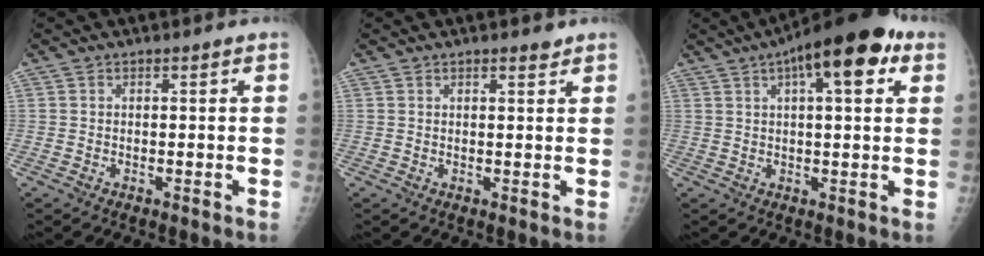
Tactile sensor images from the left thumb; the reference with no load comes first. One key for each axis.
{"total": 1.8, "fx": 1.3, "fy": 0.5, "fz": 1.2, "tx": -0.014, "ty": -0.006, "tz": 0.018}
{"total": 14.5, "fx": 6.5, "fy": 4.9, "fz": 11.9, "tx": -0.153, "ty": 0.010, "tz": 0.087}